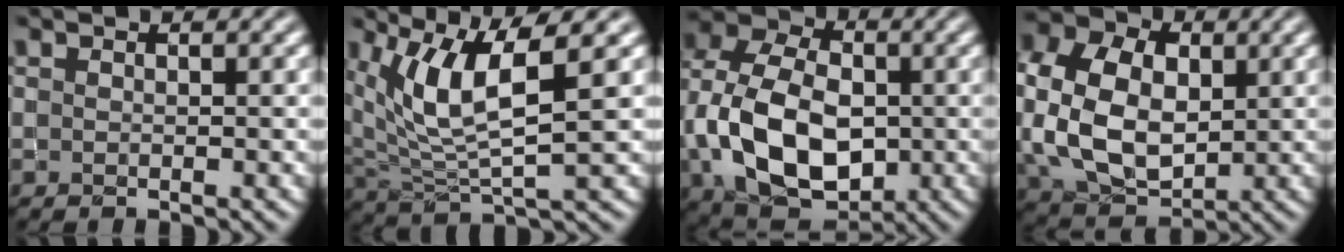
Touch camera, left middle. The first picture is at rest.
{"total": 7.3, "force": [3.0, 2.0, 6.3], "torque": [-0.139, -0.003, 0.059]}
{"total": 14.0, "force": [-1.6, 9.8, 9.9], "torque": [-0.219, -0.015, -0.036]}
{"total": 11.7, "force": [0.5, 8.2, 8.4], "torque": [-0.202, 0.002, 0.013]}